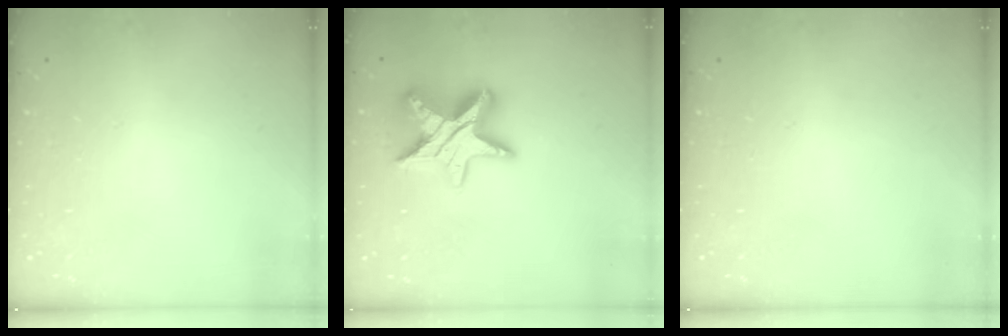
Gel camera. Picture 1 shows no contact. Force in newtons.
{"total": 14.6, "press": 14.5, "slide": 1.2}
{"total": 0.0}